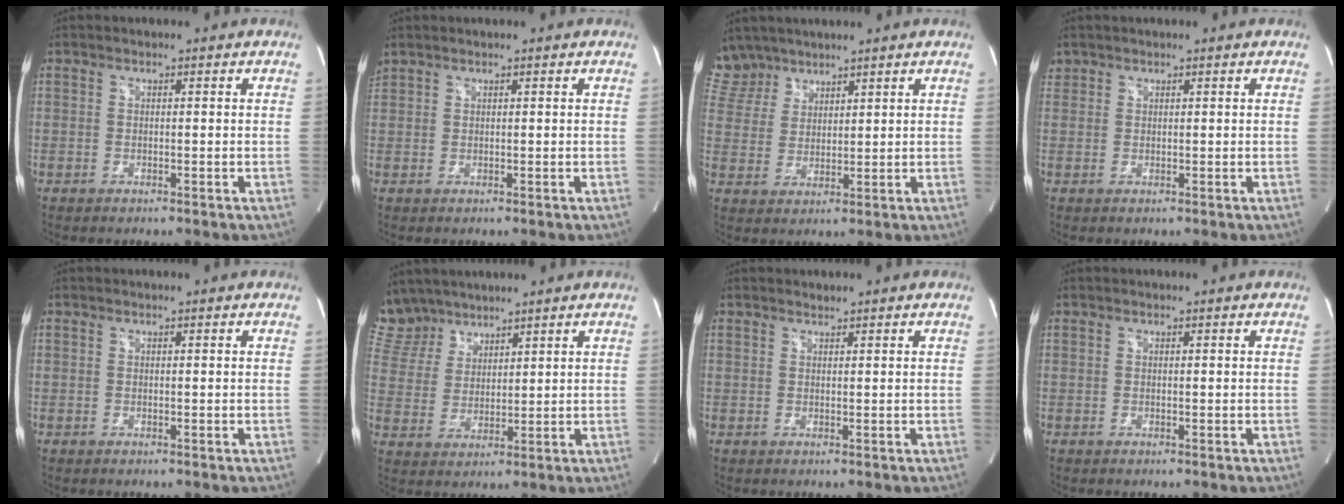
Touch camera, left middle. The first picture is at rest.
{"total": 1.4, "force": [1.4, 0.3, 0.4], "torque": [-0.020, 0.020, 0.032]}
{"total": 6.7, "force": [5.9, 3.2, -0.3], "torque": [0.005, 0.010, 0.125]}
{"total": 1.2, "force": [0.9, 0.9, 0.0], "torque": [0.007, 0.012, 0.014]}
{"total": 0.0}
{"total": 7.7, "force": [6.8, 3.5, 0.5], "torque": [-0.016, 0.013, 0.148]}
{"total": 0.5, "force": [0.5, 0.0, -0.1], "torque": [-0.008, -0.001, 0.010]}
{"total": 0.0}